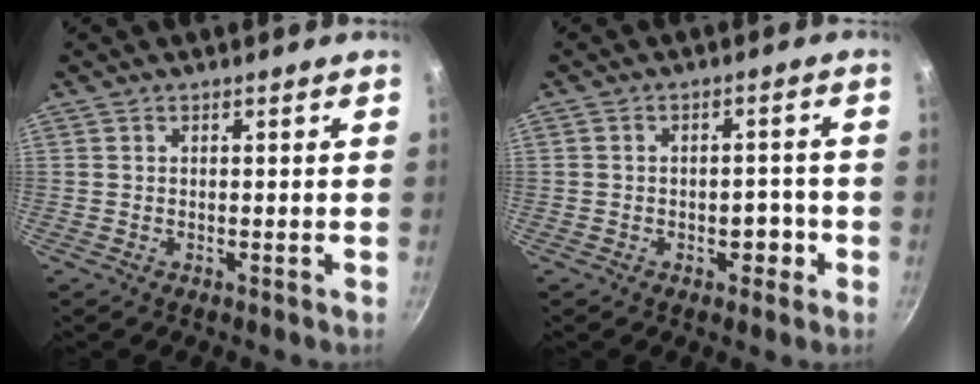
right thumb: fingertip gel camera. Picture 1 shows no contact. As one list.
[{"total": 3.9, "force": [-1.5, 2.6, 2.5], "torque": [-0.006, 0.019, -0.020]}]